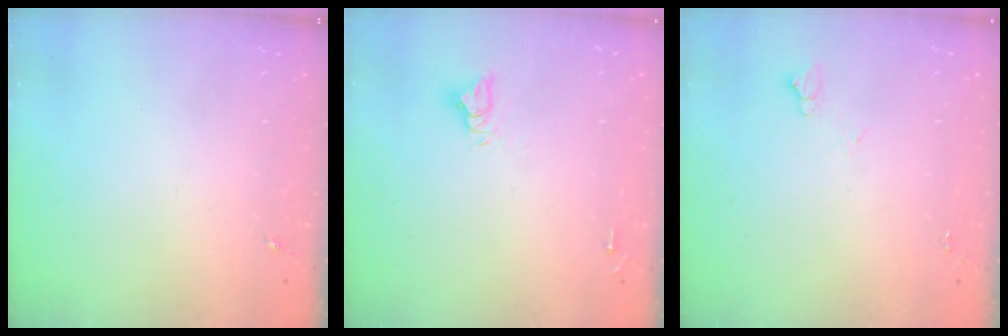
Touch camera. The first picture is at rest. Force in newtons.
{"total": 5.5, "press": 5.5, "slide": 0.5}
{"total": 3.6, "press": 3.6, "slide": 0.5}